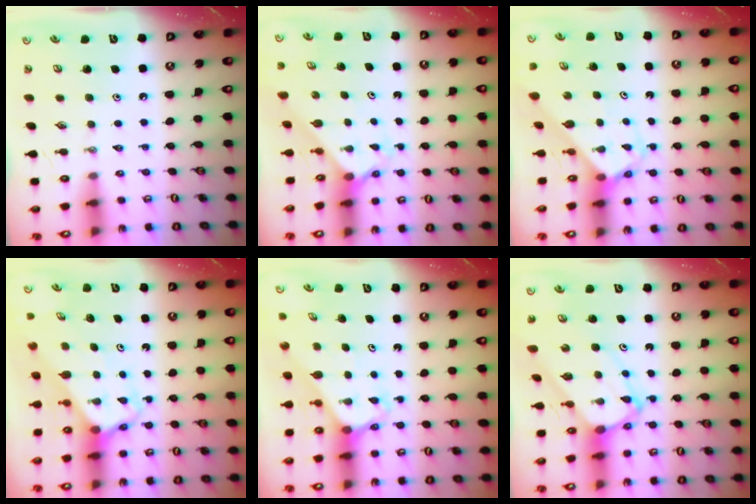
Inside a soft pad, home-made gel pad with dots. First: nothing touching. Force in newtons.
{"total": 1.9, "press": 1.9, "slide": 0.1}
{"total": 2.8, "press": 2.8, "slide": 0.1}
{"total": 3.9, "press": 3.9, "slide": 0.4}
{"total": 2.5, "press": 2.5, "slide": 0.2}
{"total": 8.0, "press": 8.0, "slide": 0.7}